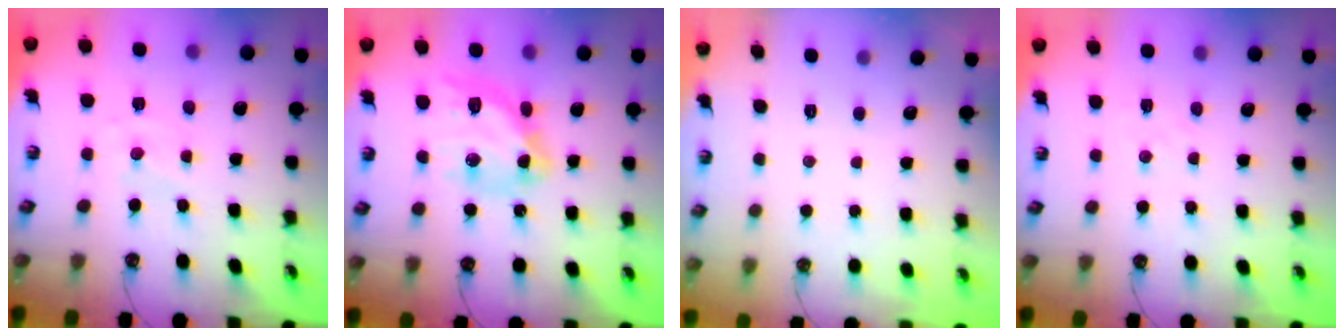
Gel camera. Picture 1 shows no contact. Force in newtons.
{"total": 15.2, "press": 15.1, "slide": 1.5}
{"total": 0.0}
{"total": 1.9, "press": 1.9, "slide": 0.3}